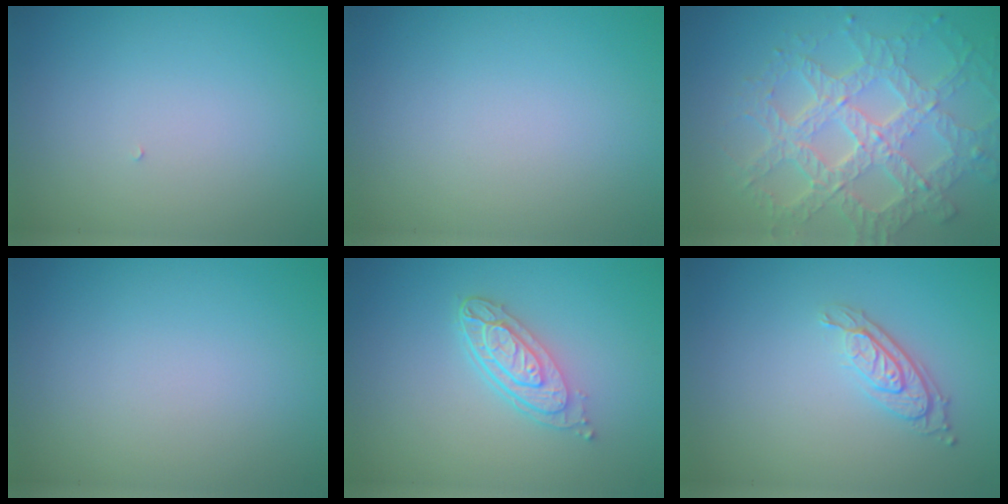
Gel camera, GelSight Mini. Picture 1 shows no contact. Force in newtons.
{"total": 0.0}
{"total": 7.8, "press": 5.6, "slide": 5.3}
{"total": 0.0}
{"total": 4.0, "press": 2.9, "slide": 2.7}
{"total": 2.9, "press": 2.0, "slide": 2.0}